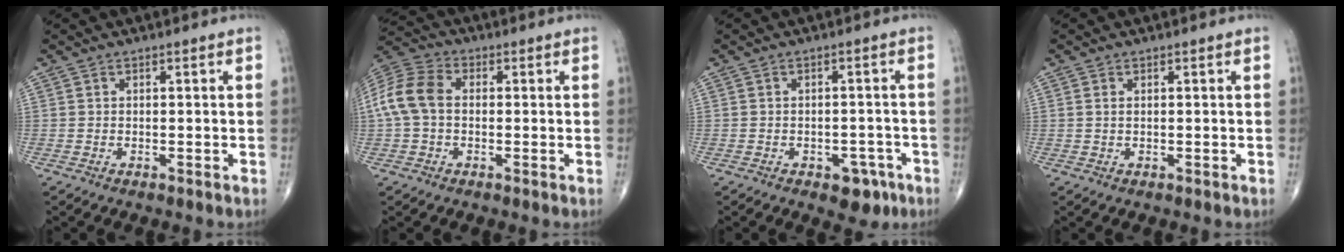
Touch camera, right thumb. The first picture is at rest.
{"total": 9.9, "force": [0.2, 6.9, 7.1], "torque": [-0.152, 0.028, -0.005]}
{"total": 5.2, "force": [-2.8, 3.2, 3.1], "torque": [-0.017, 0.018, -0.032]}
{"total": 0.7, "force": [0.2, 0.4, 0.6], "torque": [-0.017, 0.003, 0.008]}